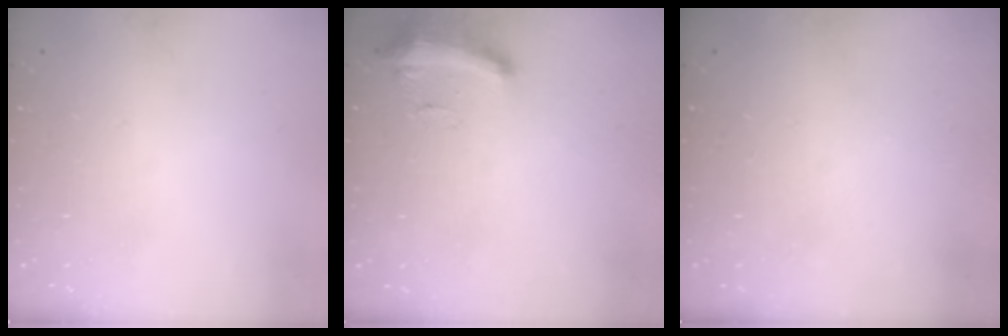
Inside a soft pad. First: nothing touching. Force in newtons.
{"total": 9.2, "press": 9.1, "slide": 0.5}
{"total": 0.0}